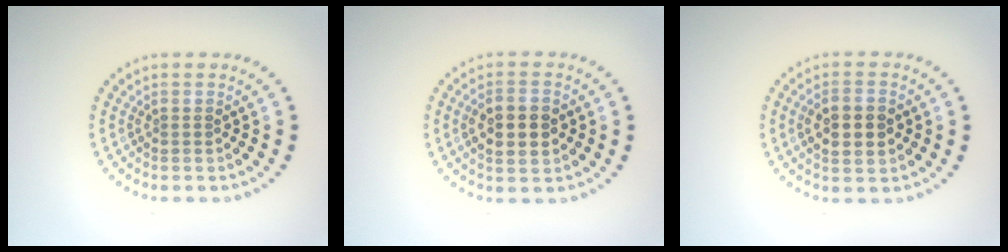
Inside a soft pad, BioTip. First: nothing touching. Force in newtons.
{"total": 3.4, "press": 3.4, "slide": 0.1}
{"total": 3.2, "press": 3.2, "slide": 0.2}